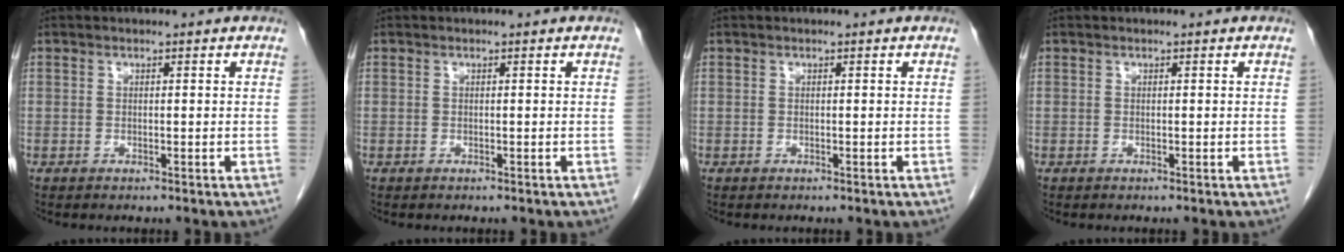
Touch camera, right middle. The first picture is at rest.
{"total": 0.0}
{"total": 0.0}
{"total": 0.0}